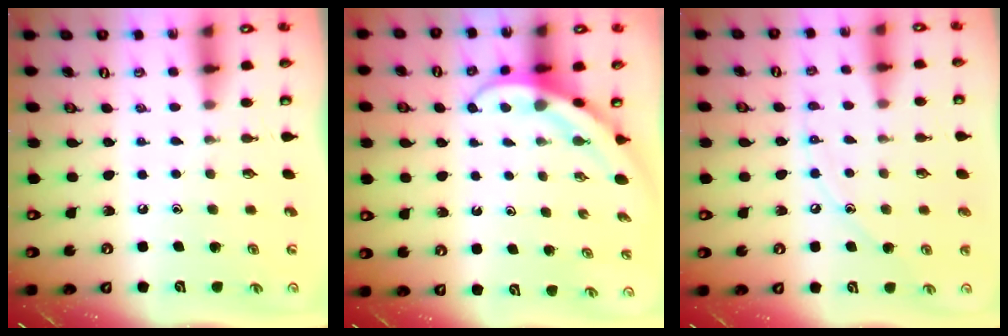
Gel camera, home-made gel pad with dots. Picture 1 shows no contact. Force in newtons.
{"total": 4.0, "press": 4.0, "slide": 0.4}
{"total": 6.5, "press": 6.5, "slide": 0.5}